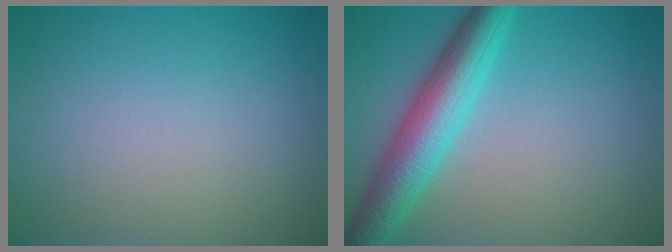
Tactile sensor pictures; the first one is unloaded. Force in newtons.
{"total": 6.1, "press": 6.1, "slide": 0.0}